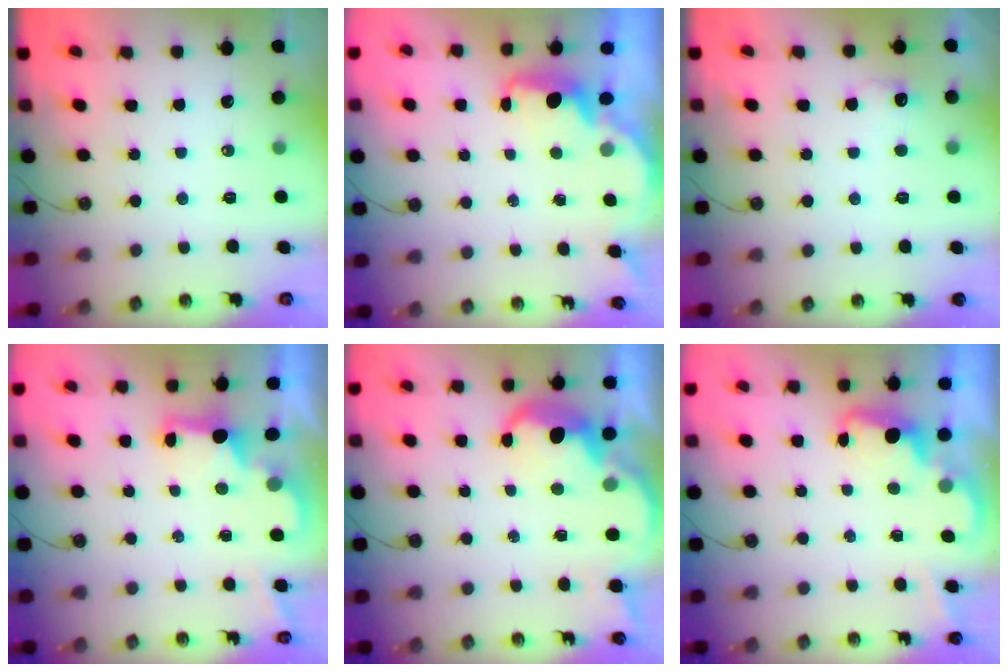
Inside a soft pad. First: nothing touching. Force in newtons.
{"total": 1.7, "press": 1.5, "slide": 0.7}
{"total": 5.0, "press": 4.9, "slide": 1.1}
{"total": 2.0, "press": 2.0, "slide": 0.5}
{"total": 5.6, "press": 5.6, "slide": 0.5}
{"total": 2.0, "press": 1.9, "slide": 0.6}